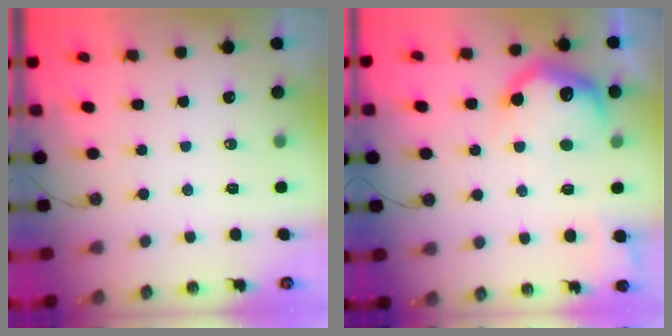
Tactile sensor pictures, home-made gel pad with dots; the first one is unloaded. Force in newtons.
{"total": 17.3, "press": 17.3, "slide": 1.1}